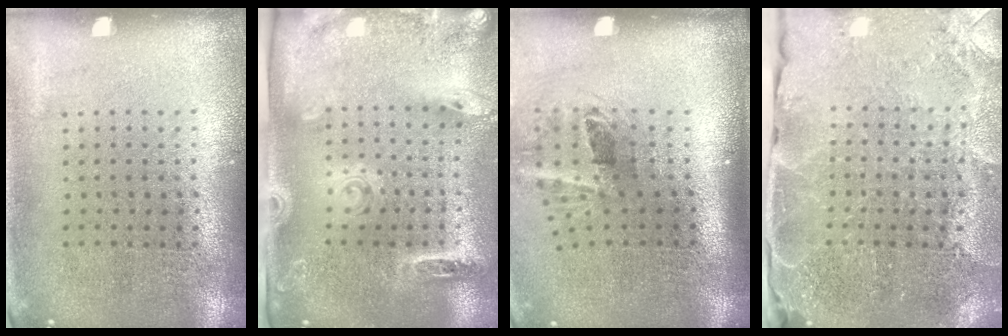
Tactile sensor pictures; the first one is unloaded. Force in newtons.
{"total": 2.6, "press": 1.9, "slide": 1.8}
{"total": 2.1, "press": 1.3, "slide": 1.7}
{"total": 3.1, "press": 3.0, "slide": 0.7}